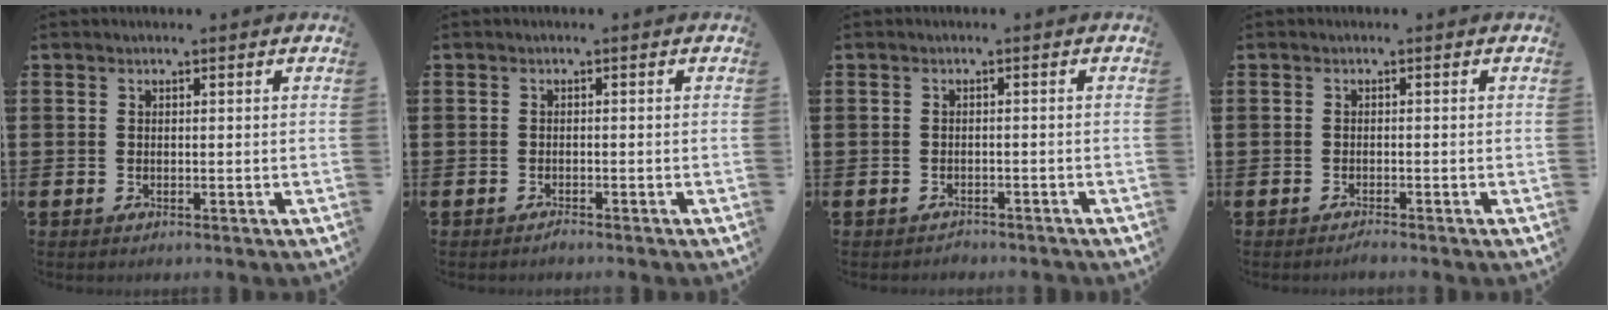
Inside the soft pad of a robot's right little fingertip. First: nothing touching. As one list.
[{"total": 0.7, "force": [-0.7, 0.0, 0.2], "torque": [-0.005, -0.003, -0.013]}, {"total": 0.9, "force": [-0.9, 0.1, -0.1], "torque": [-0.002, 0.002, -0.020]}, {"total": 0.6, "force": [-0.6, 0.0, 0.2], "torque": [-0.005, -0.003, -0.011]}]